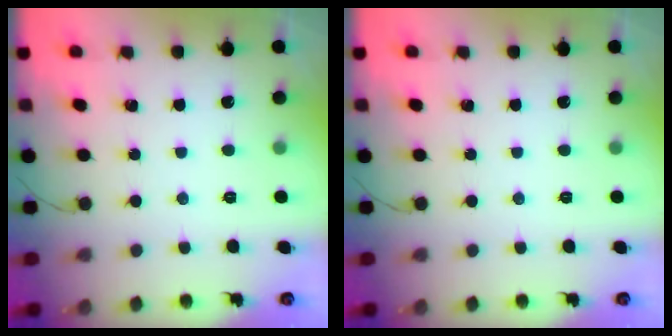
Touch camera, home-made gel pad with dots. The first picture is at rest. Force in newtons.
{"total": 0.0}